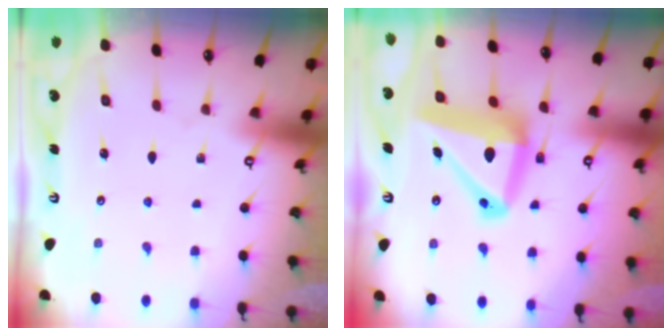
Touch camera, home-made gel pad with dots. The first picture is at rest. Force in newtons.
{"total": 15.9, "press": 15.8, "slide": 2.3}